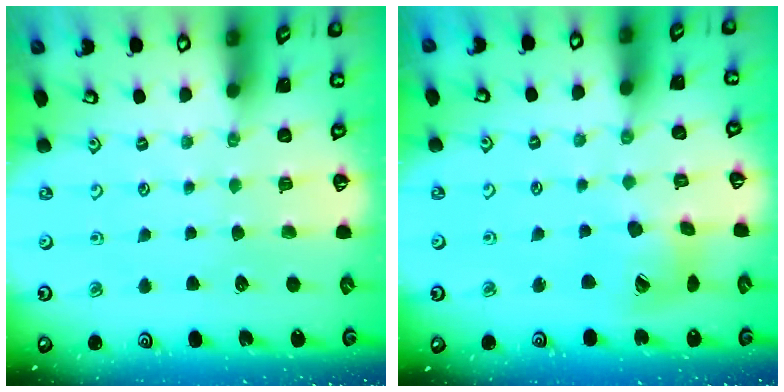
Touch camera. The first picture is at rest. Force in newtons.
{"total": 12.8, "press": 12.7, "slide": 1.6}